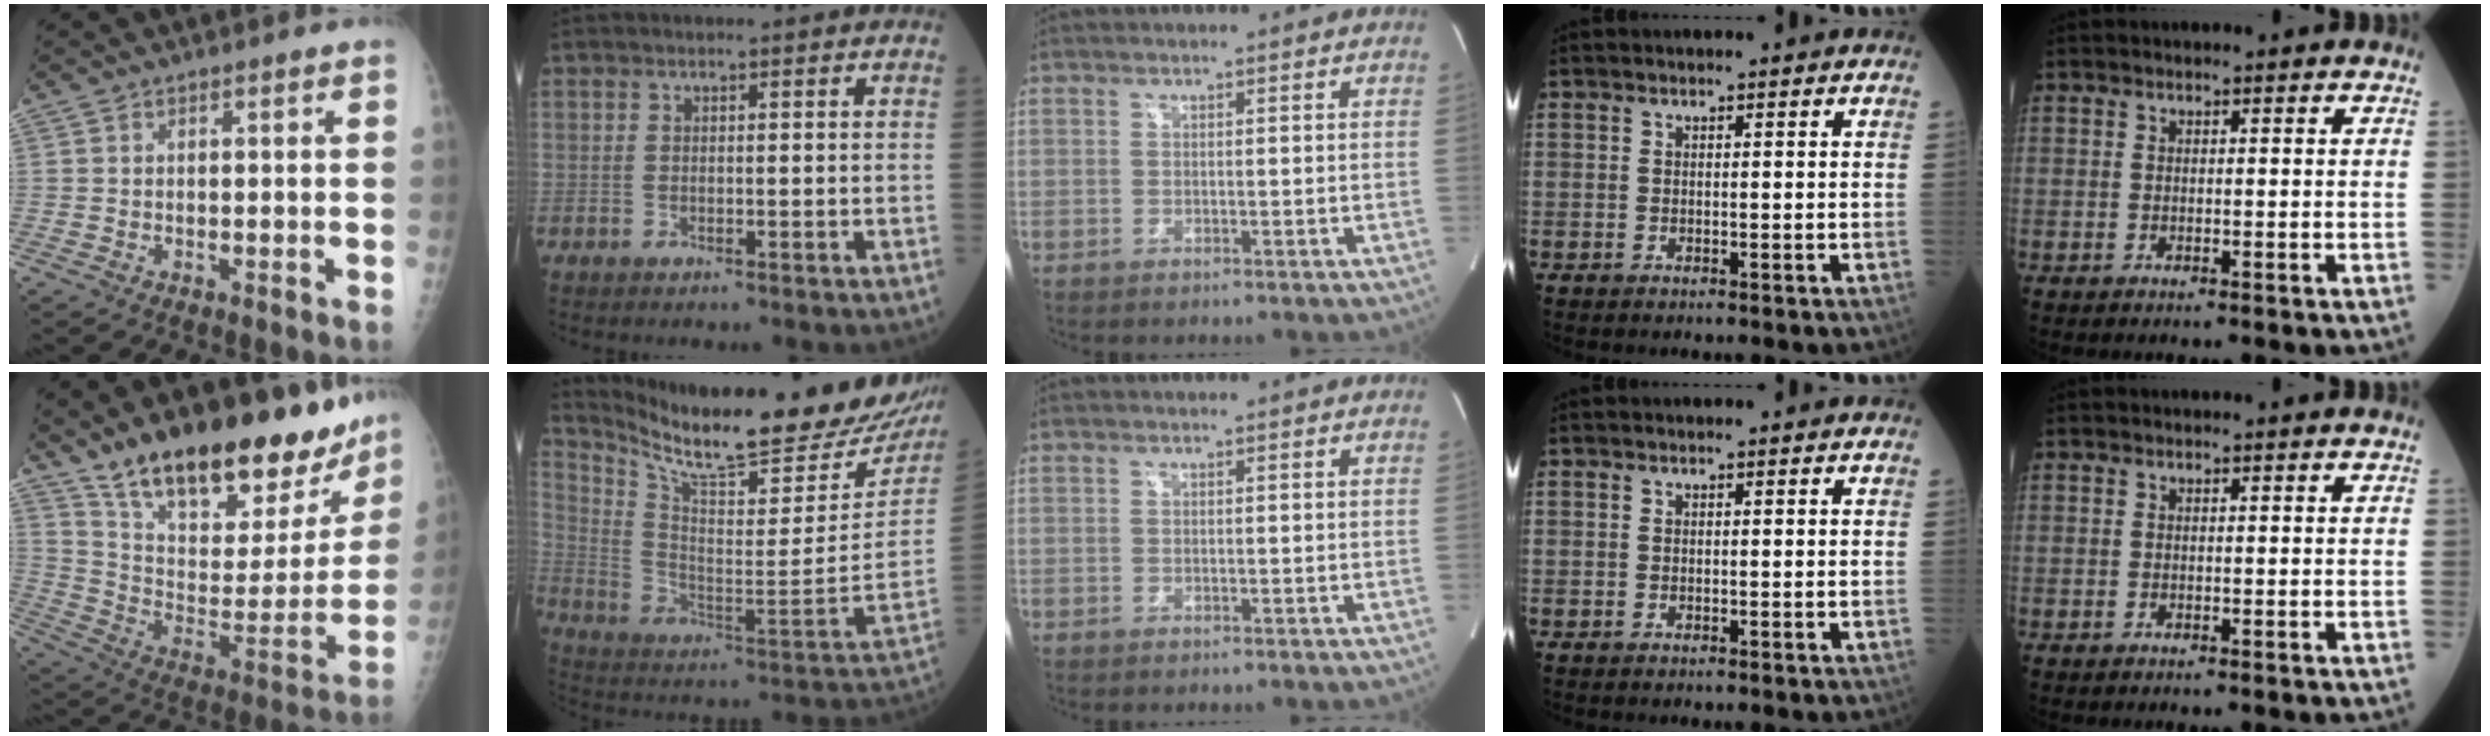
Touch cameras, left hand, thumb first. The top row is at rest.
{"thumb": {"total": 28.4, "force": [21.4, 10.9, 15.1], "torque": [-0.195, -0.089, 0.329]}, "index": {"total": 27.4, "force": [24.0, 3.8, 12.8], "torque": [-0.222, -0.088, 0.335]}}